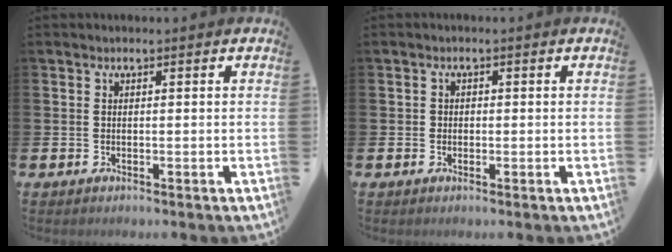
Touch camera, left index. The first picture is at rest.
{"total": 1.0, "force": [-0.2, 0.9, 0.2], "torque": [0.000, 0.005, -0.008]}